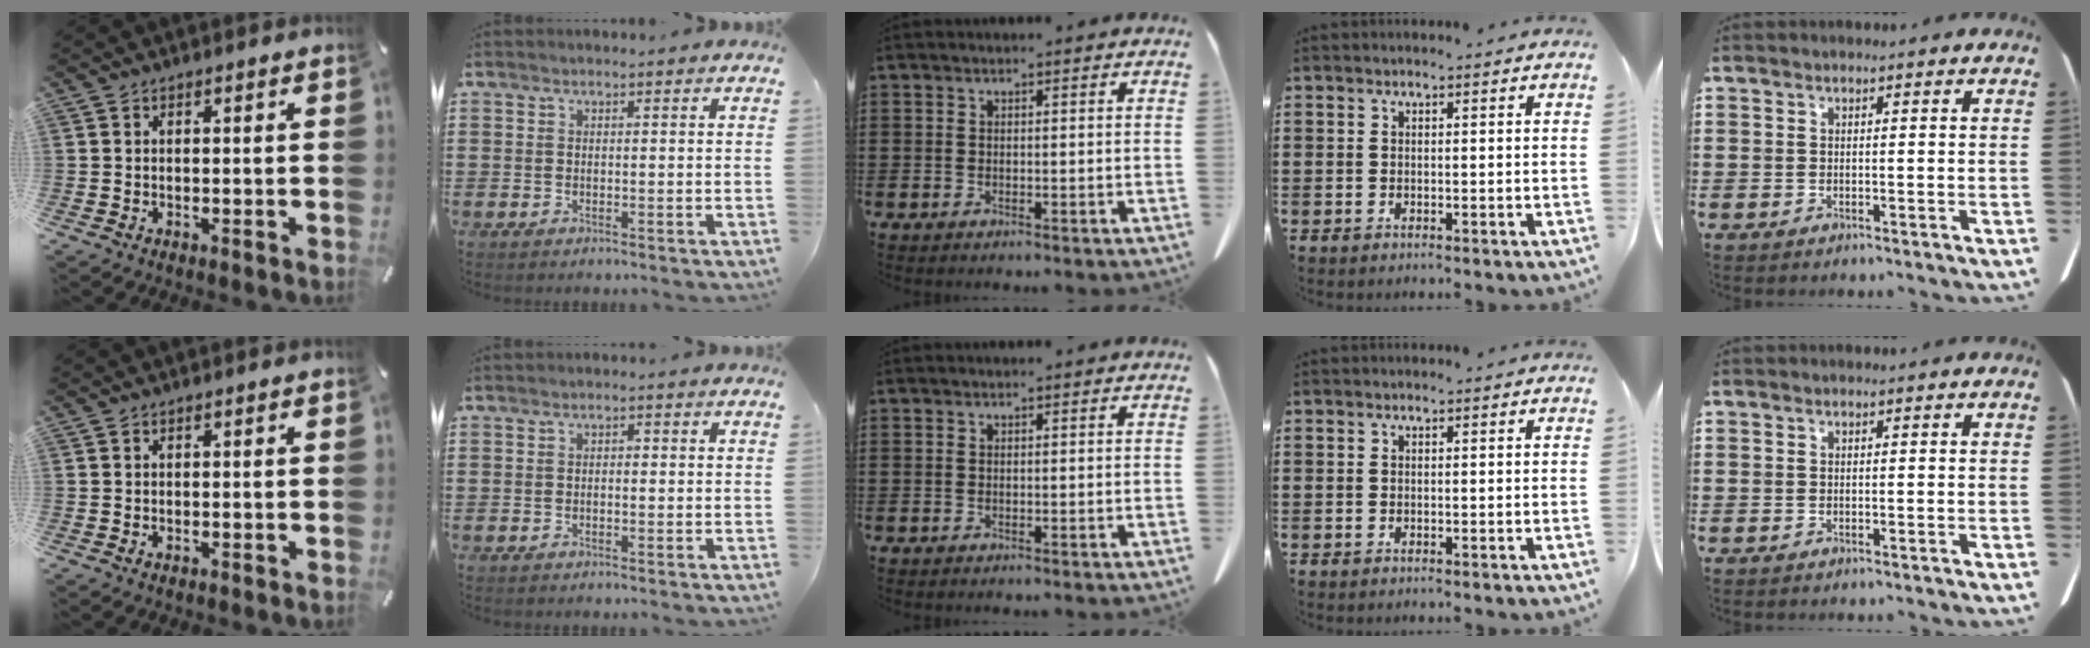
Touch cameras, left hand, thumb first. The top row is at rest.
{"index": {"total": 0.6, "force": [-0.2, 0.3, 0.5], "torque": [-0.012, -0.003, -0.004]}}